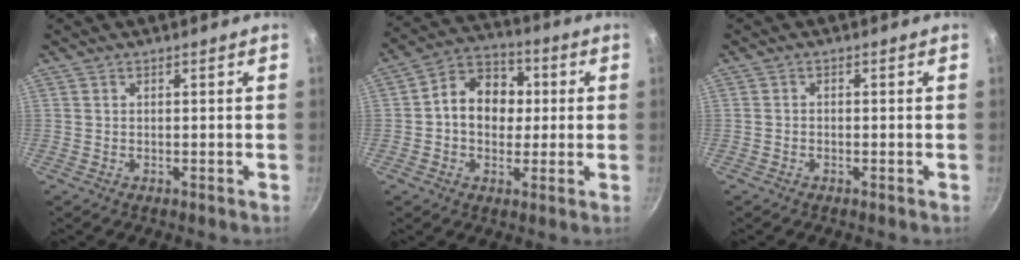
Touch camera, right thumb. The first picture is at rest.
{"total": 11.5, "force": [0.6, 9.2, 6.9], "torque": [-0.066, 0.021, -0.009]}
{"total": 0.7, "force": [-0.5, 0.4, 0.3], "torque": [-0.009, 0.005, -0.012]}